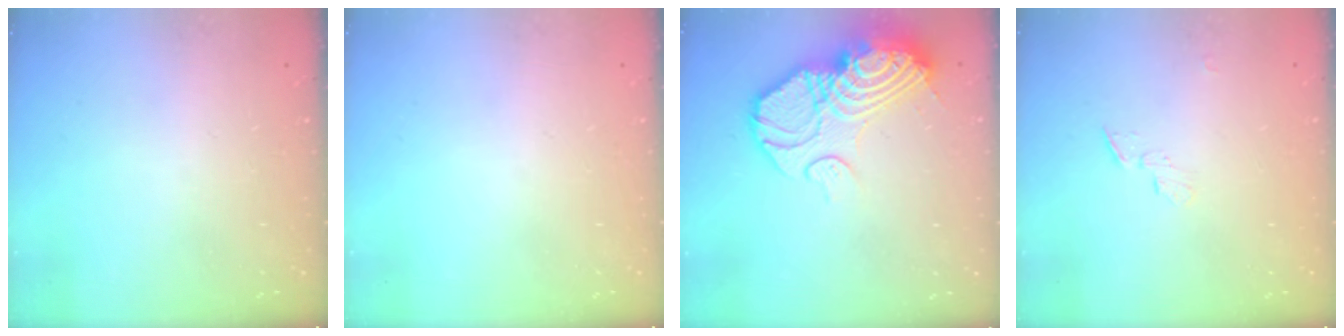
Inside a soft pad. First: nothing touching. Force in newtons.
{"total": 0.0}
{"total": 21.8, "press": 21.7, "slide": 2.0}
{"total": 3.3, "press": 3.3, "slide": 0.3}